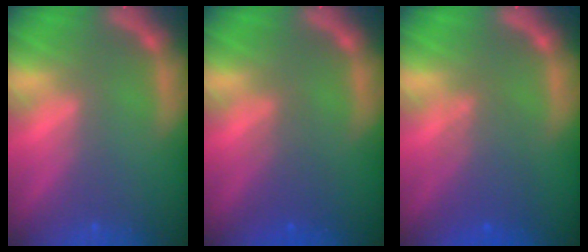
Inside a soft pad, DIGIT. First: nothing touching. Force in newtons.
{"total": 2.5}
{"total": 4.1}